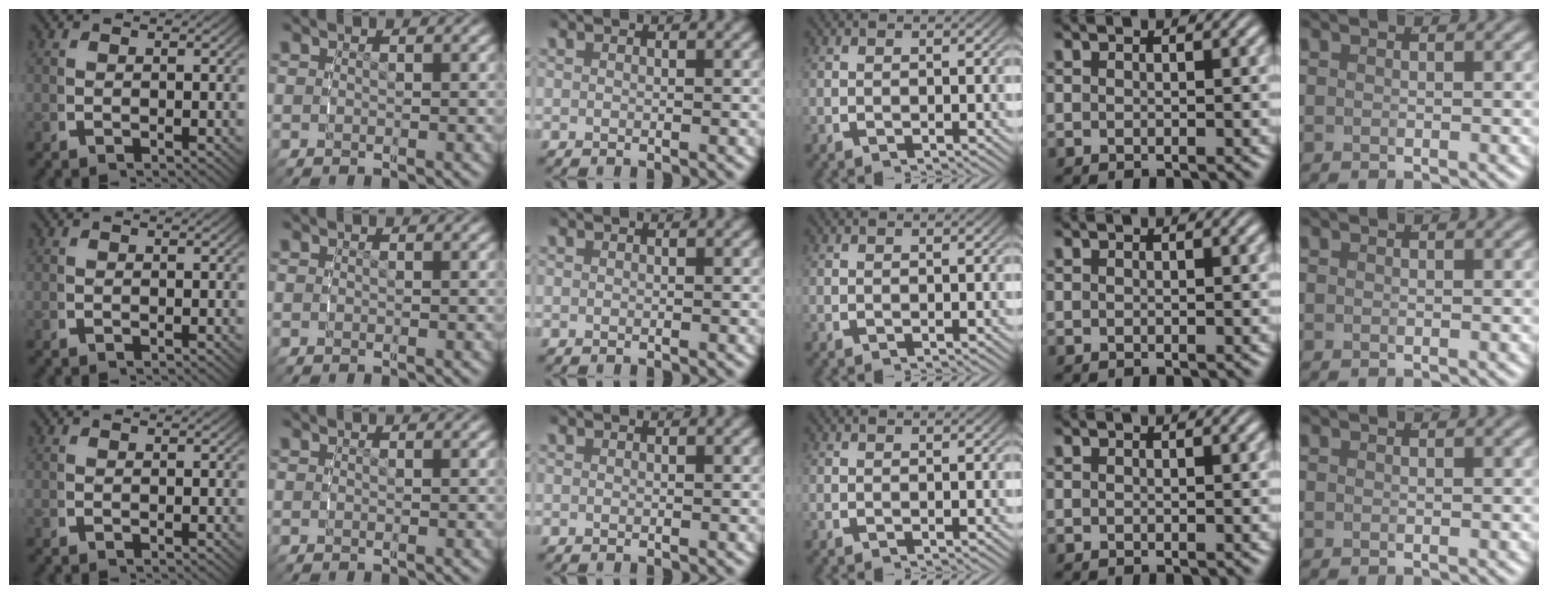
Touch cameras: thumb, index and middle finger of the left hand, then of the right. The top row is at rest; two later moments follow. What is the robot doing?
{"motion": "reach", "object": "paper"}